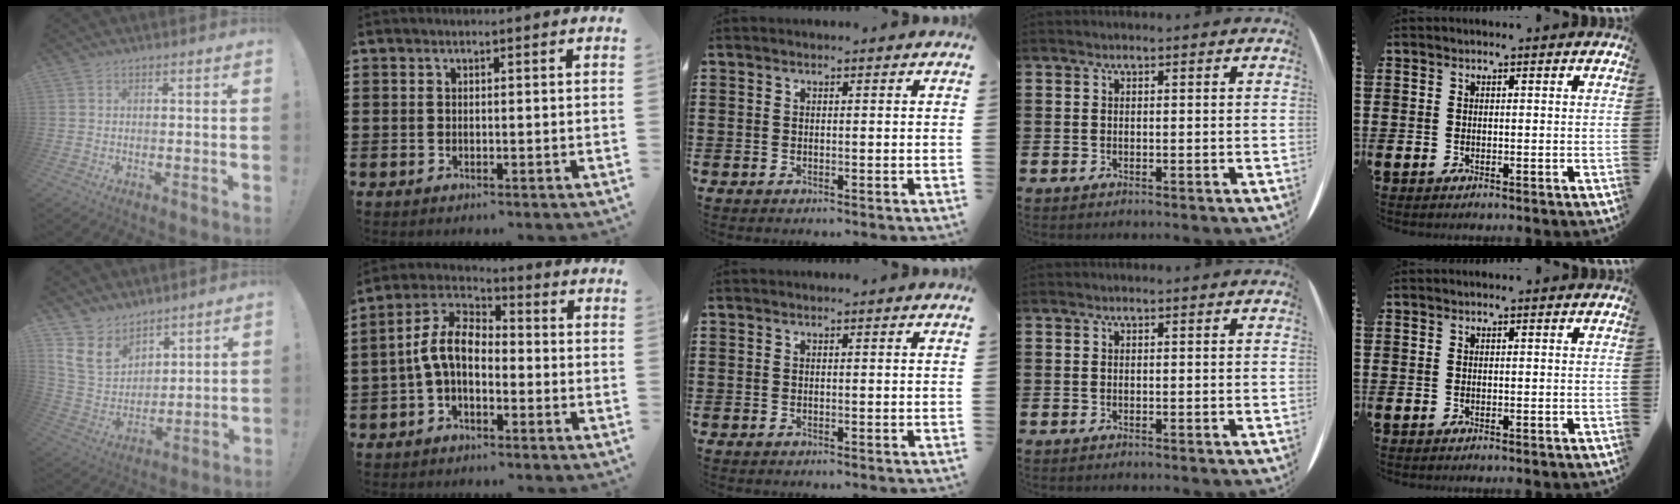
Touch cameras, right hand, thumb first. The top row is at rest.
{"thumb": {"total": 13.0, "force": [8.4, 8.4, 5.2], "torque": [-0.115, -0.046, 0.172]}, "index": {"total": 8.0, "force": [-1.1, 4.3, 6.6], "torque": [-0.166, -0.005, -0.031]}}